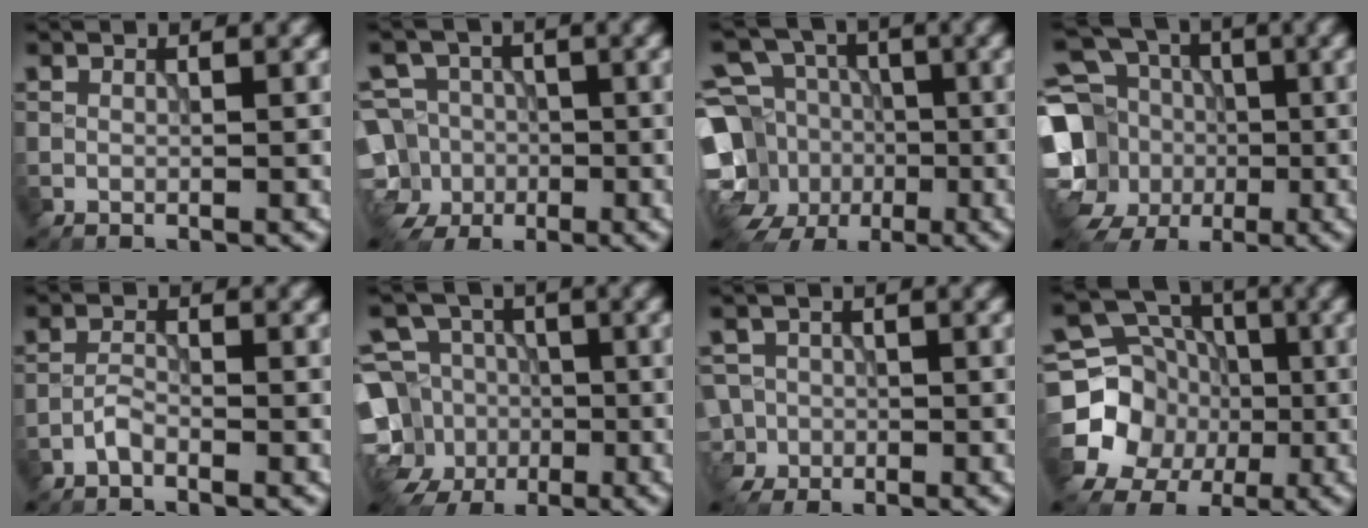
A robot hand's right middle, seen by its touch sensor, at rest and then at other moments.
{"total": 7.5, "force": [-2.8, 6.4, 2.6], "torque": [-0.043, 0.002, -0.071]}
{"total": 12.7, "force": [-2.1, 11.1, 5.8], "torque": [-0.132, -0.012, -0.063]}
{"total": 13.1, "force": [-2.2, 11.3, 6.3], "torque": [-0.159, -0.003, -0.056]}
{"total": 1.3, "force": [-1.0, 0.3, 0.7], "torque": [-0.015, 0.004, -0.025]}
{"total": 11.0, "force": [-2.5, 9.8, 4.2], "torque": [-0.092, -0.001, -0.068]}
{"total": 4.9, "force": [-2.5, 4.1, 1.2], "torque": [-0.017, -0.004, -0.053]}
{"total": 10.6, "force": [-2.3, 9.7, 3.6], "torque": [-0.078, -0.002, -0.062]}